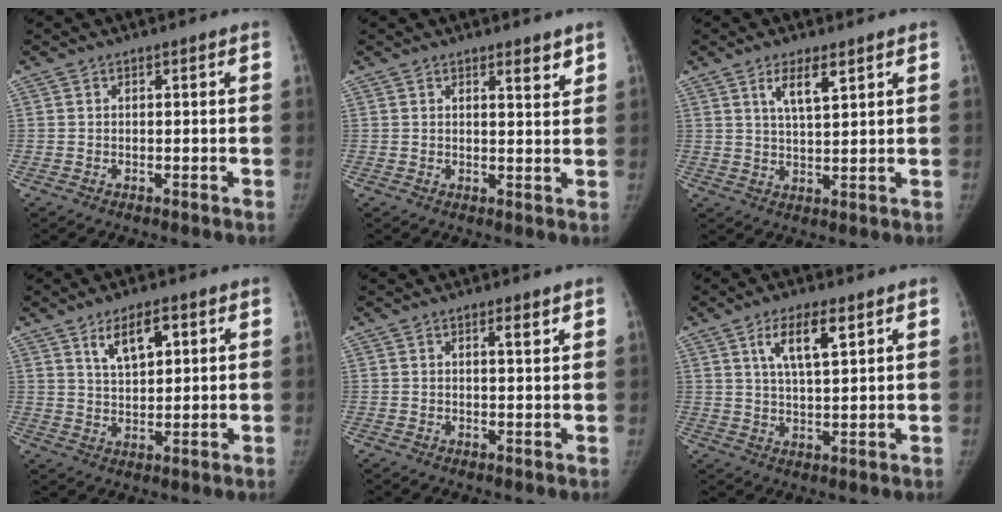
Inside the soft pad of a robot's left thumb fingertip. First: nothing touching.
{"total": 3.0, "force": [2.2, 0.8, 1.9], "torque": [-0.019, -0.017, 0.030]}
{"total": 5.3, "force": [3.0, 1.5, 4.1], "torque": [-0.067, -0.018, 0.057]}
{"total": 7.0, "force": [3.4, 3.2, 5.2], "torque": [-0.073, -0.018, 0.064]}
{"total": 2.1, "force": [1.3, 0.3, 1.6], "torque": [-0.023, -0.009, 0.022]}
{"total": 7.6, "force": [3.8, 2.4, 6.1], "torque": [-0.100, -0.016, 0.070]}